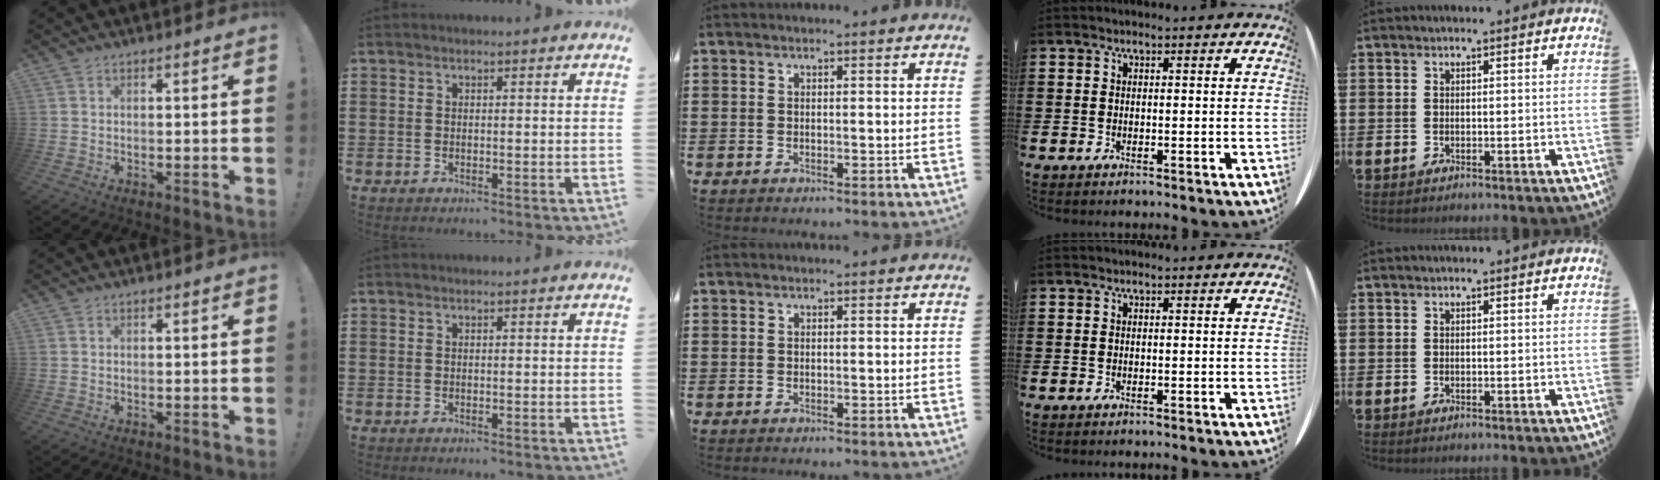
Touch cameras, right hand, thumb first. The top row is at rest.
{}